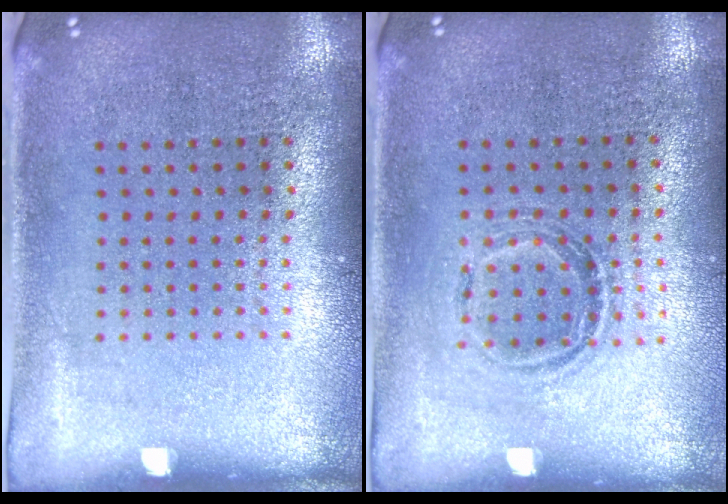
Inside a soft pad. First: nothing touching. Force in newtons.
{"total": 1.1, "press": 1.0, "slide": 0.4}